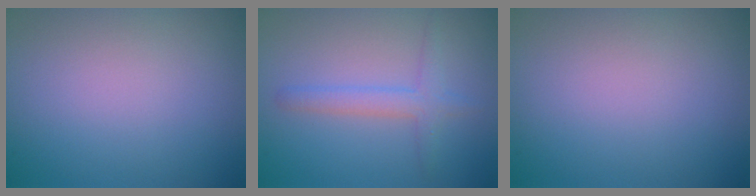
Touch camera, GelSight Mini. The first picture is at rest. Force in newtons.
{"total": 2.3, "press": 2.3, "slide": 0.0}
{"total": 0.0}